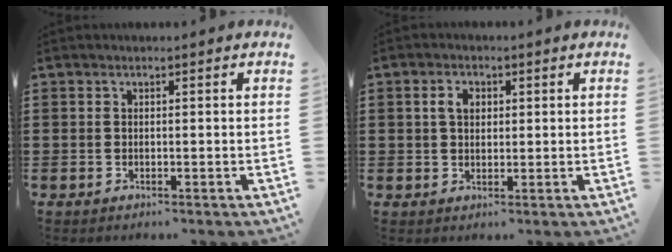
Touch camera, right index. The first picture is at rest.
{"total": 2.9, "force": [0.7, 1.9, 2.1], "torque": [-0.047, 0.012, 0.012]}